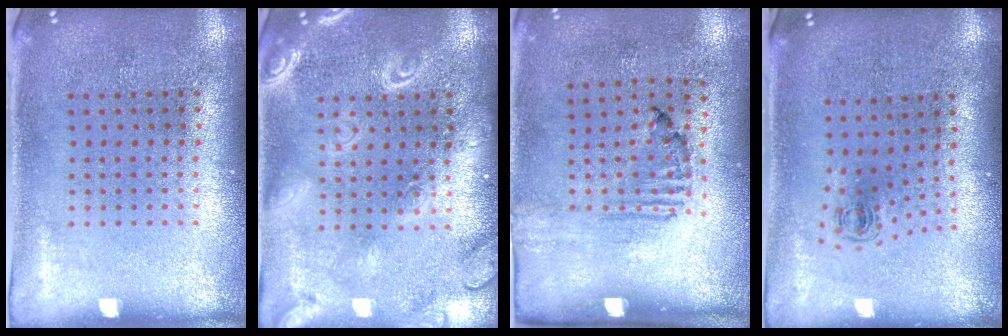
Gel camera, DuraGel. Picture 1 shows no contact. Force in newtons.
{"total": 2.5, "press": 2.5, "slide": 0.2}
{"total": 1.7, "press": 1.0, "slide": 1.3}
{"total": 0.5, "press": 0.4, "slide": 0.4}